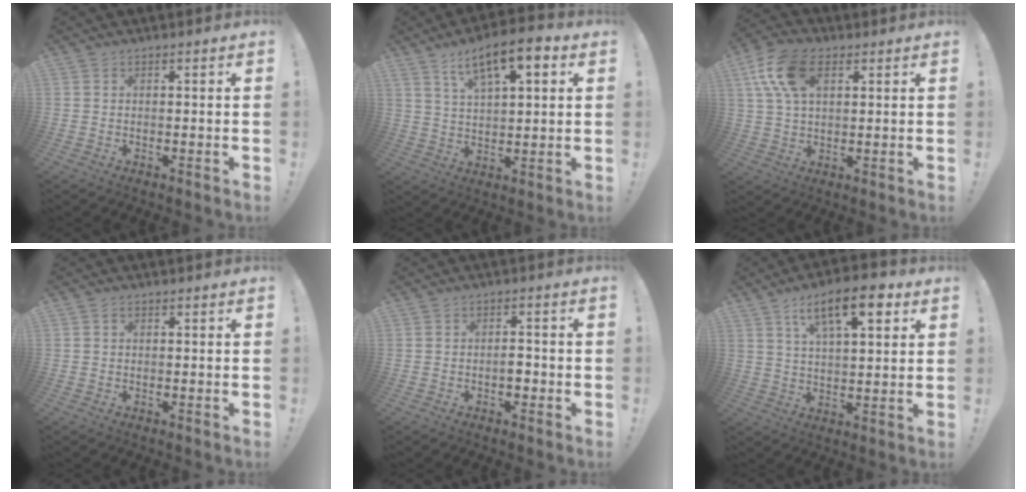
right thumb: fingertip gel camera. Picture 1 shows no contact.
{"total": 11.6, "force": [5.9, 4.3, 9.0], "torque": [-0.148, -0.015, 0.101]}
{"total": 13.6, "force": [5.0, 8.1, 9.8], "torque": [-0.182, -0.006, 0.093]}
{"total": 0.7, "force": [0.0, 0.6, 0.3], "torque": [-0.006, 0.004, 0.000]}
{"total": 3.1, "force": [-1.3, 1.6, 2.3], "torque": [-0.030, 0.005, -0.024]}
{"total": 13.7, "force": [6.7, 5.0, 10.9], "torque": [-0.165, -0.017, 0.107]}